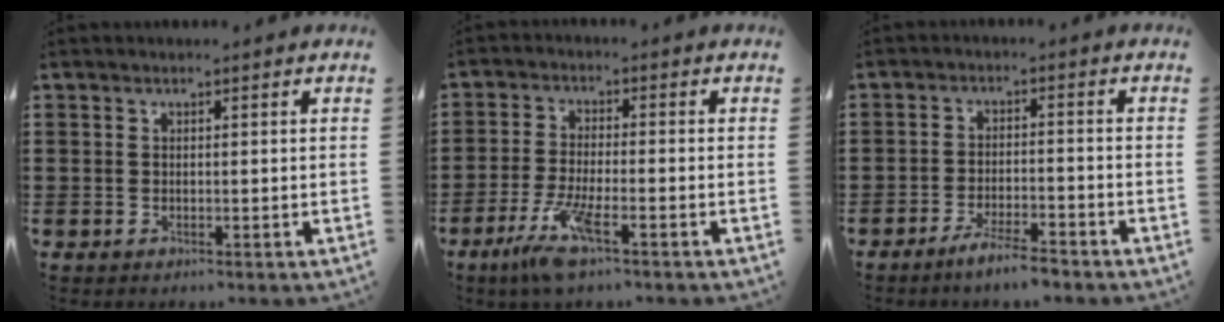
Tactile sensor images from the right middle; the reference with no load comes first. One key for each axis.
{"total": 6.6, "fx": -3.7, "fy": 1.0, "fz": 5.4, "tx": -0.118, "ty": -0.016, "tz": -0.068}
{"total": 4.2, "fx": -3.5, "fy": 0.1, "fz": 2.2, "tx": -0.045, "ty": -0.002, "tz": -0.066}